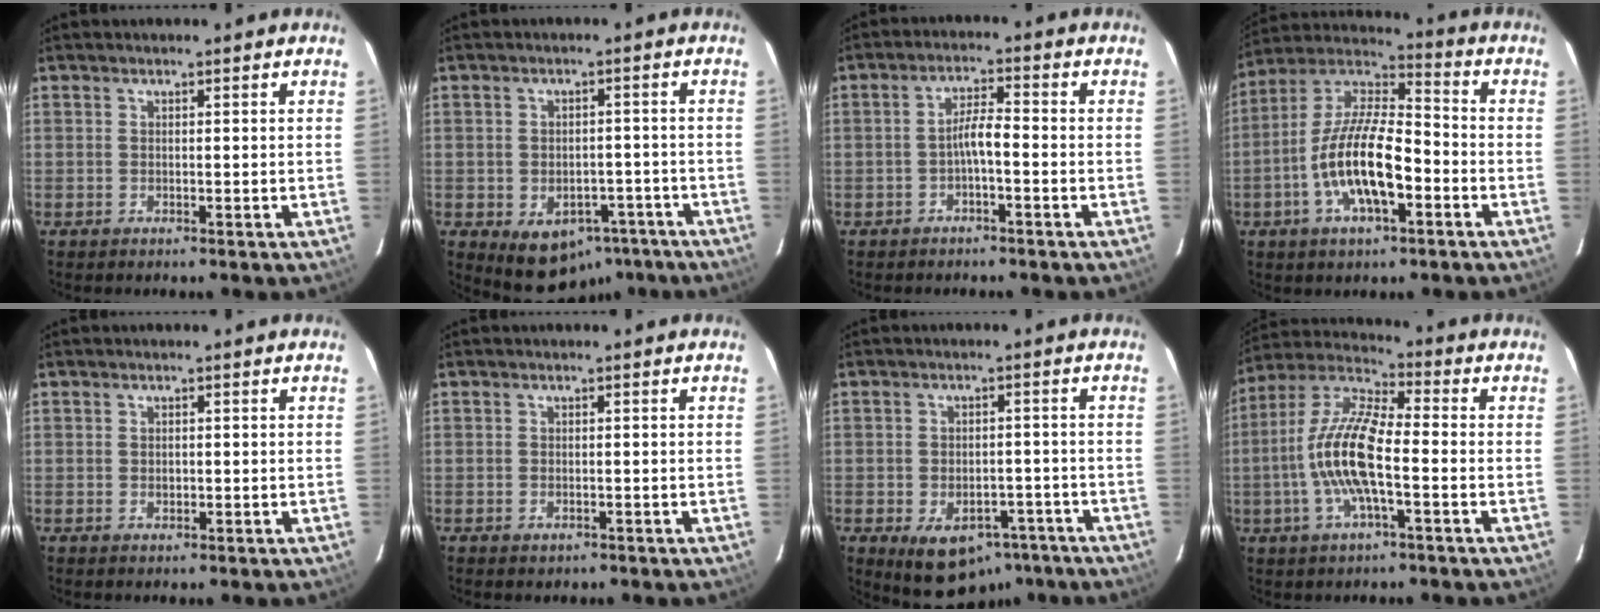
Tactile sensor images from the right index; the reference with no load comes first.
{"total": 10.1, "force": [-6.1, 7.2, 3.7], "torque": [-0.070, 0.022, -0.051]}
{"total": 3.4, "force": [-1.7, 0.4, 3.0], "torque": [-0.060, 0.011, -0.029]}
{"total": 15.9, "force": [-5.1, 5.8, 13.9], "torque": [-0.278, 0.000, -0.099]}
{"total": 1.2, "force": [0.0, 1.0, 0.6], "torque": [-0.010, 0.003, 0.000]}
{"total": 1.3, "force": [-0.7, 1.0, 0.5], "torque": [-0.008, -0.002, -0.007]}
{"total": 11.8, "force": [-7.0, 7.7, 5.6], "torque": [-0.106, 0.011, -0.072]}
{"total": 13.9, "force": [-2.9, 4.0, 13.0], "torque": [-0.265, 0.005, -0.063]}